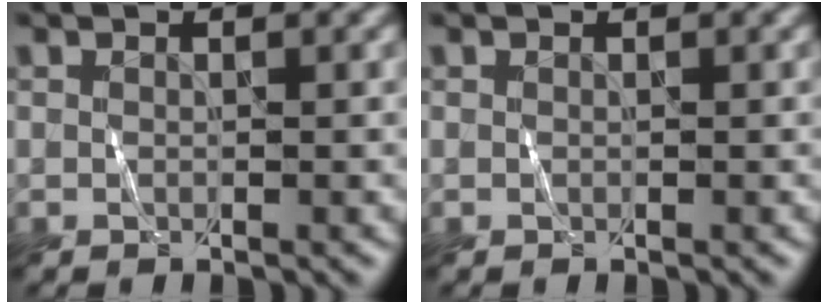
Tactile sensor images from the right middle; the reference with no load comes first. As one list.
[{"total": 0.0}]